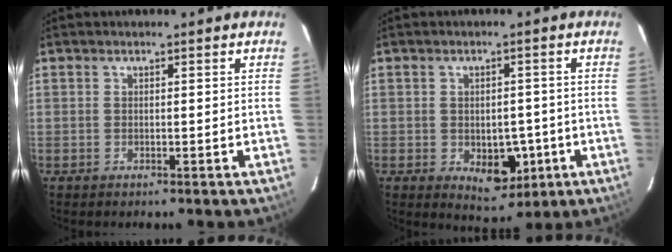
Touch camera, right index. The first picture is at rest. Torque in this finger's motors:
{"motor_torque": [0.48, -0.13, 0.12, 0.04]}